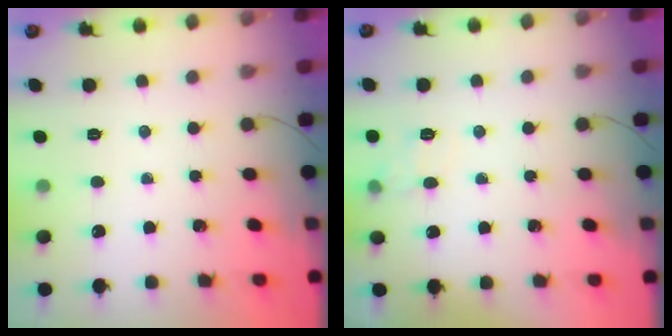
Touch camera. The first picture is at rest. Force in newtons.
{"total": 5.5, "press": 5.2, "slide": 1.8}